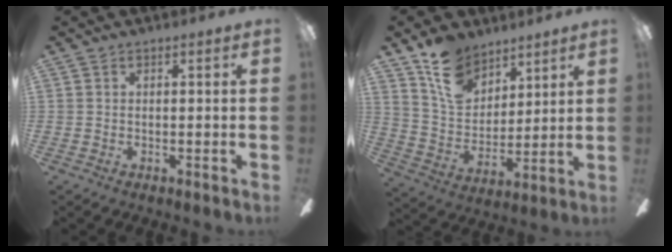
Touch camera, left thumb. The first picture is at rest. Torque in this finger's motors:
{"motor_torque": [1.78, 0.63, 1.59, -1.14, 0.38]}